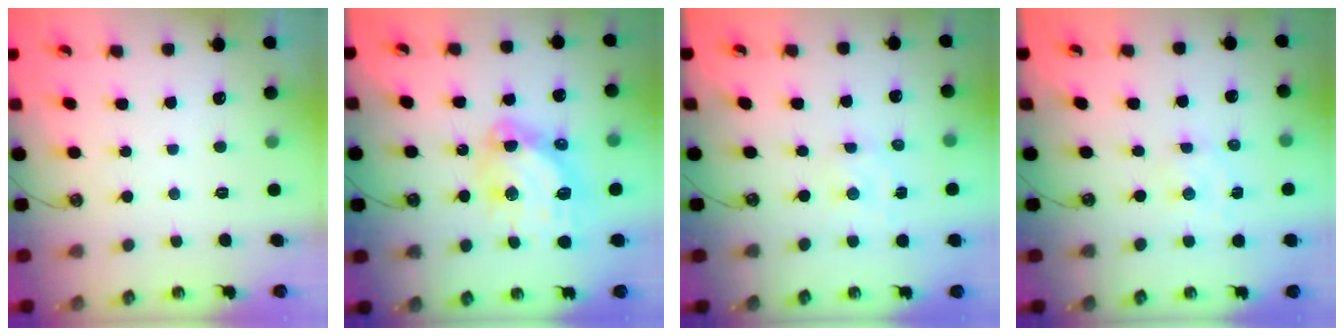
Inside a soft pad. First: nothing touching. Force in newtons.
{"total": 14.6, "press": 14.5, "slide": 1.5}
{"total": 1.9, "press": 1.9, "slide": 0.3}
{"total": 1.9, "press": 1.9, "slide": 0.3}